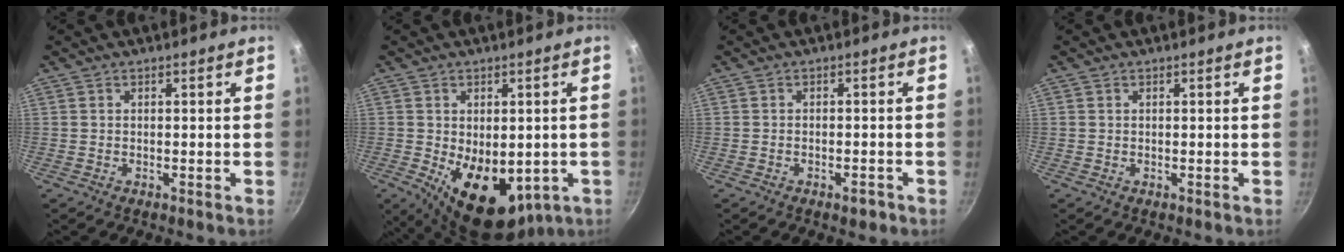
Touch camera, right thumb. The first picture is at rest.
{"total": 13.7, "force": [-2.8, 8.4, 10.4], "torque": [-0.120, -0.020, -0.018]}
{"total": 2.3, "force": [-1.4, 1.1, 1.4], "torque": [-0.020, 0.013, -0.015]}
{"total": 0.0}